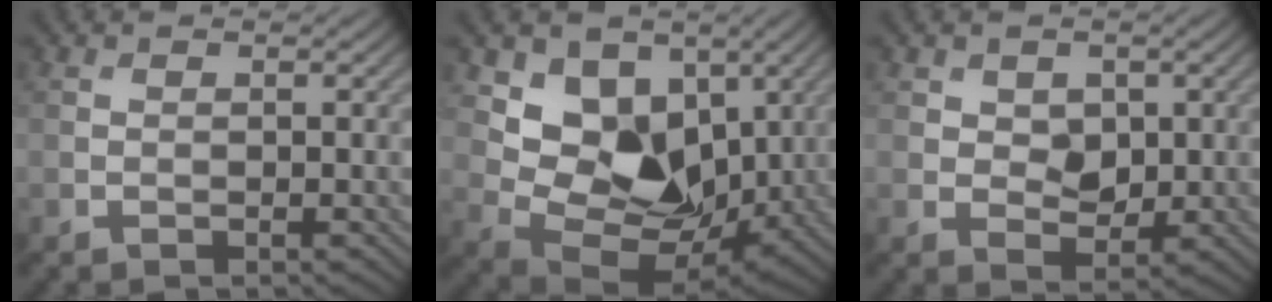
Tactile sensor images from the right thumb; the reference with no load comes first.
{"total": 9.8, "force": [2.9, 7.3, 5.8], "torque": [-0.118, -0.023, 0.050]}
{"total": 3.3, "force": [1.0, 2.5, 1.9], "torque": [-0.040, -0.005, 0.010]}